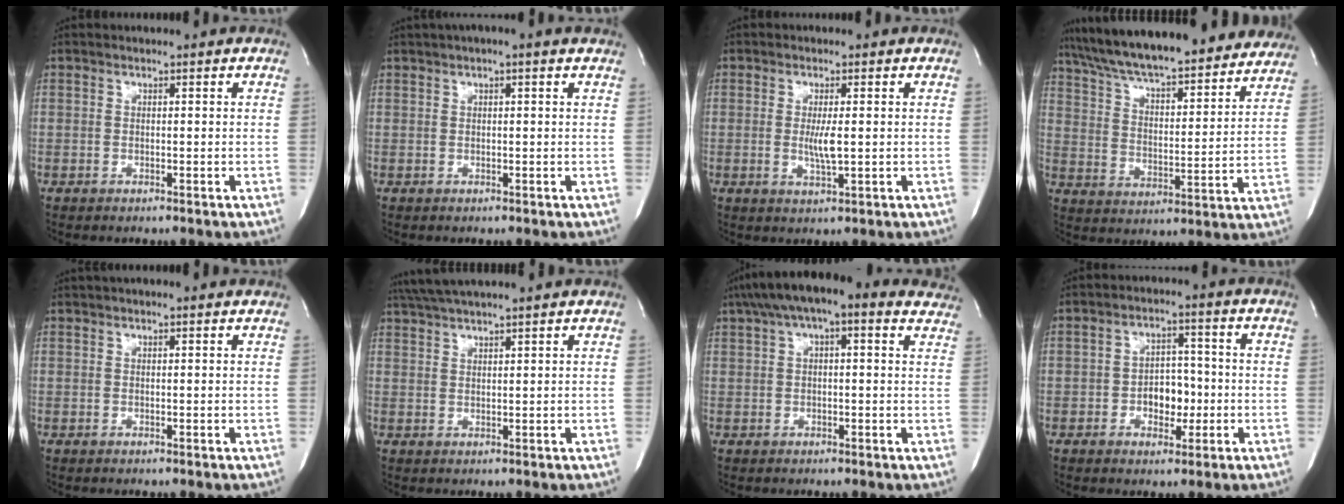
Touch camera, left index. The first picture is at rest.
{"total": 3.4, "force": [2.3, 0.2, 2.5], "torque": [-0.039, 0.025, 0.033]}
{"total": 3.3, "force": [-0.1, 0.4, 3.3], "torque": [-0.066, -0.006, 0.001]}
{"total": 29.1, "force": [25.9, 5.6, 12.1], "torque": [-0.209, -0.014, 0.350]}
{"total": 4.7, "force": [4.3, 0.6, 2.0], "torque": [-0.028, 0.033, 0.051]}
{"total": 8.7, "force": [7.7, -0.4, 4.0], "torque": [-0.074, 0.037, 0.121]}
{"total": 16.9, "force": [12.3, 5.2, 10.5], "torque": [-0.170, 0.068, 0.158]}
{"total": 5.3, "force": [-1.2, 3.3, 3.9], "torque": [-0.057, 0.011, -0.018]}